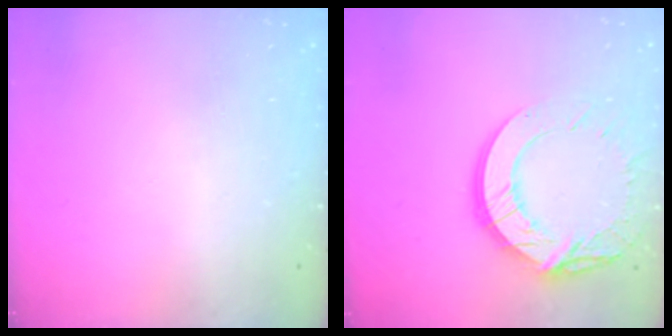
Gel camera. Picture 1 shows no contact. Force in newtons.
{"total": 16.0, "press": 15.9, "slide": 1.4}